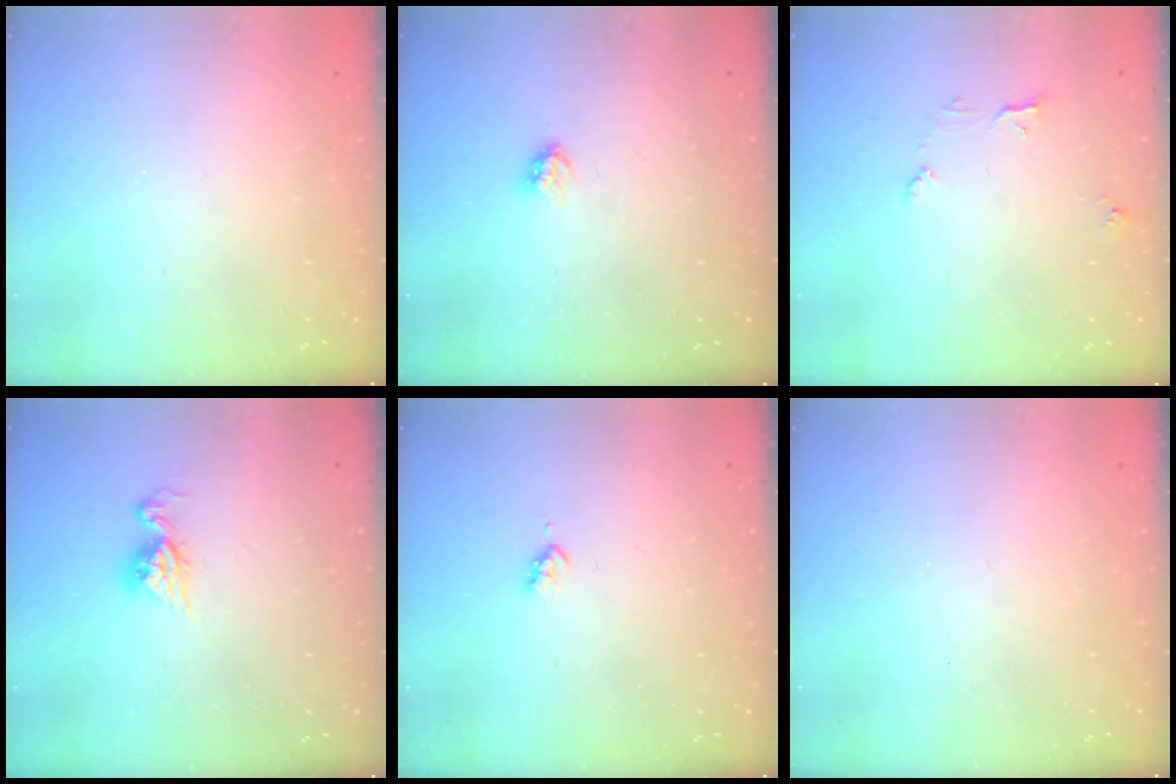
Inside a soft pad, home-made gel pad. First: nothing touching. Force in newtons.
{"total": 2.9, "press": 2.9, "slide": 0.4}
{"total": 4.7, "press": 4.7, "slide": 0.5}
{"total": 7.2, "press": 7.2, "slide": 0.7}
{"total": 2.3, "press": 2.3, "slide": 0.4}
{"total": 0.0}